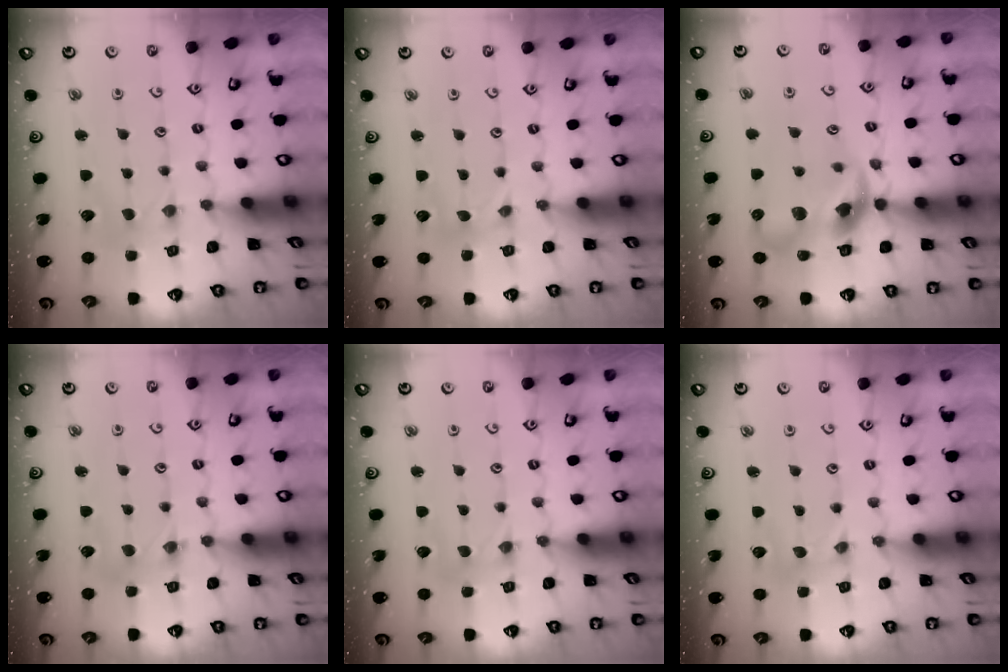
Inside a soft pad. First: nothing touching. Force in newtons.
{"total": 0.0}
{"total": 13.2, "press": 13.1, "slide": 1.8}
{"total": 3.3, "press": 3.3, "slide": 0.3}
{"total": 0.0}
{"total": 0.0}